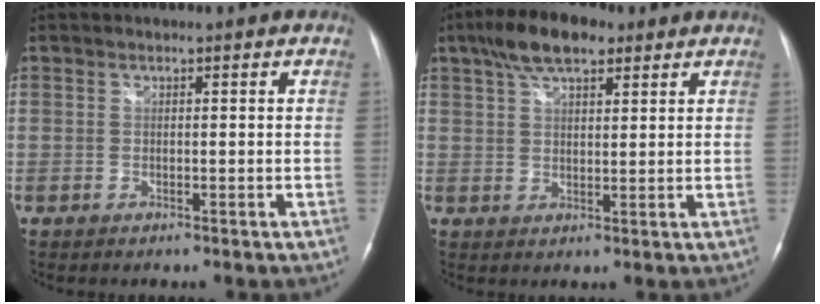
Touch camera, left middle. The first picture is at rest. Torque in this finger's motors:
{"motor_torque": [0.60, -0.40, 0.00, 0.03]}